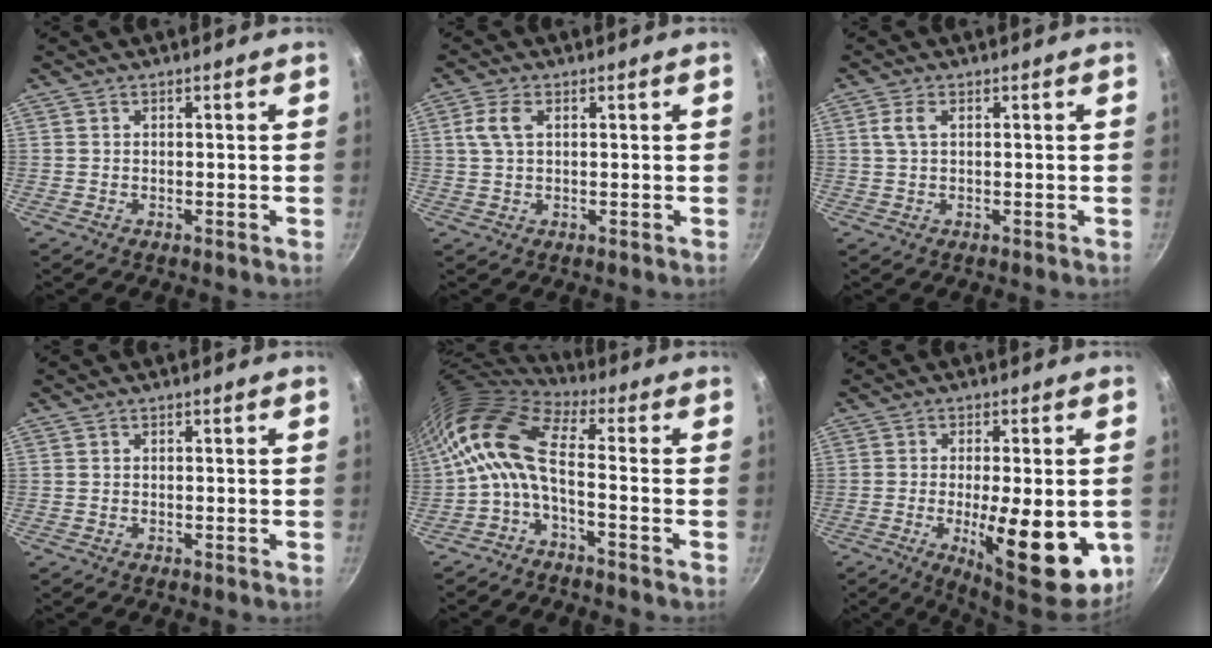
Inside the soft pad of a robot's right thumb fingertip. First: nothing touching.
{"total": 4.2, "force": [1.2, 2.3, 3.3], "torque": [-0.071, 0.007, 0.021]}
{"total": 2.6, "force": [0.7, 1.2, 2.2], "torque": [-0.048, 0.005, 0.015]}
{"total": 0.0}
{"total": 10.5, "force": [-0.7, 3.9, 9.7], "torque": [-0.209, 0.021, -0.026]}
{"total": 17.7, "force": [-4.1, 6.1, 16.2], "torque": [-0.203, -0.001, -0.045]}